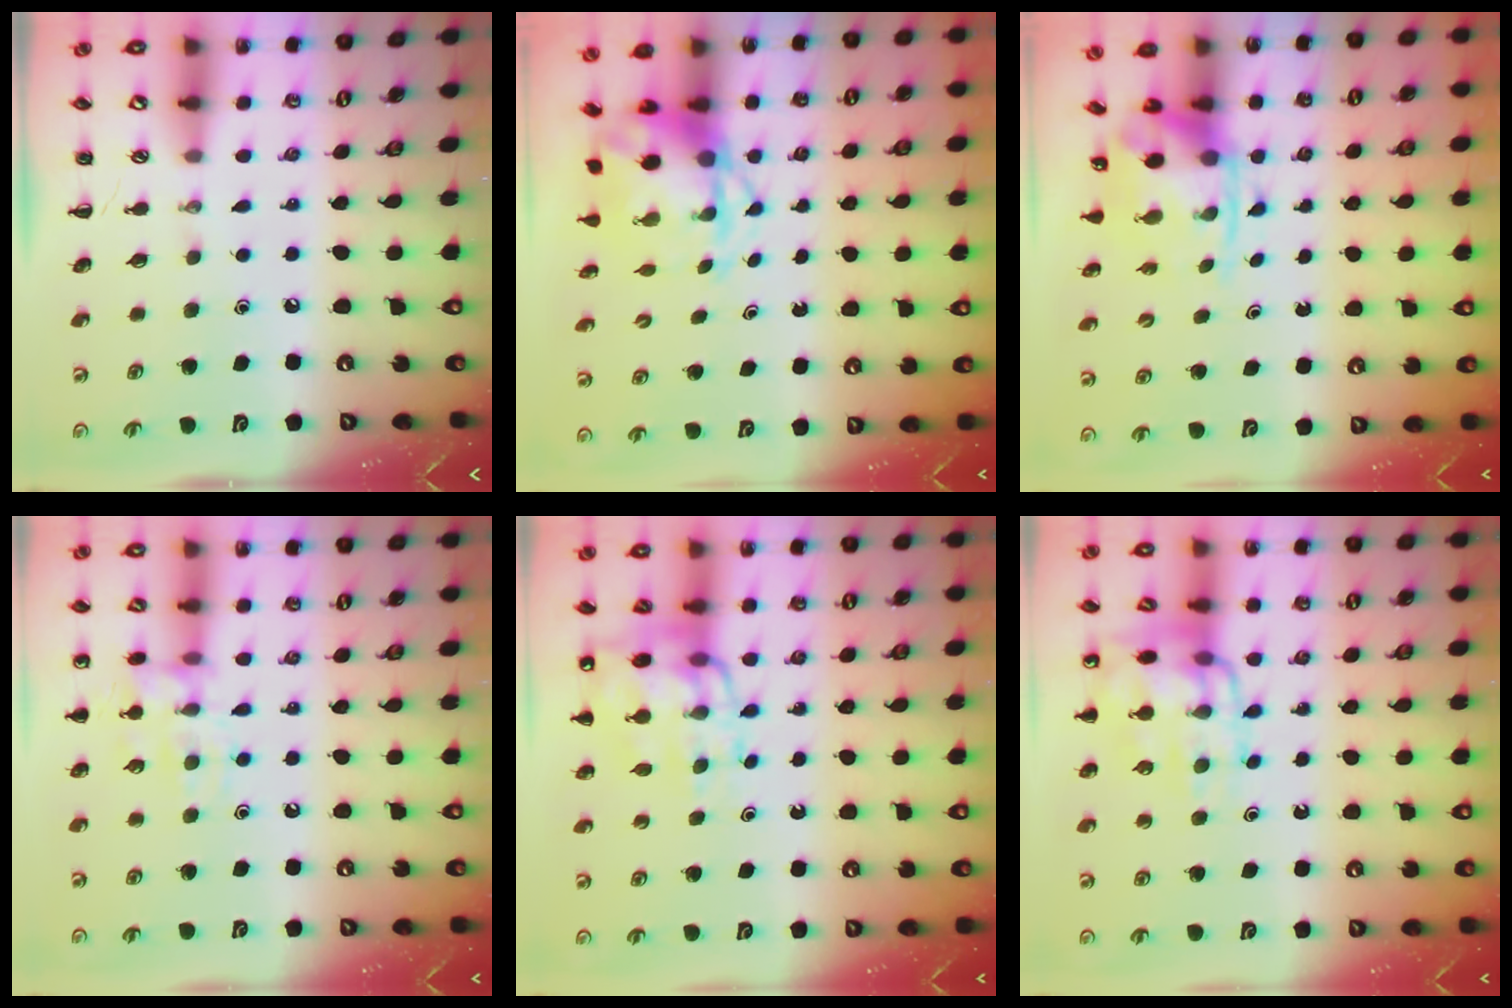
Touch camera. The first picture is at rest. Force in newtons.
{"total": 5.4, "press": 5.3, "slide": 0.7}
{"total": 3.8, "press": 3.7, "slide": 0.8}
{"total": 11.4, "press": 11.4, "slide": 0.8}
{"total": 15.8, "press": 15.3, "slide": 3.9}
{"total": 14.2, "press": 14.1, "slide": 1.8}